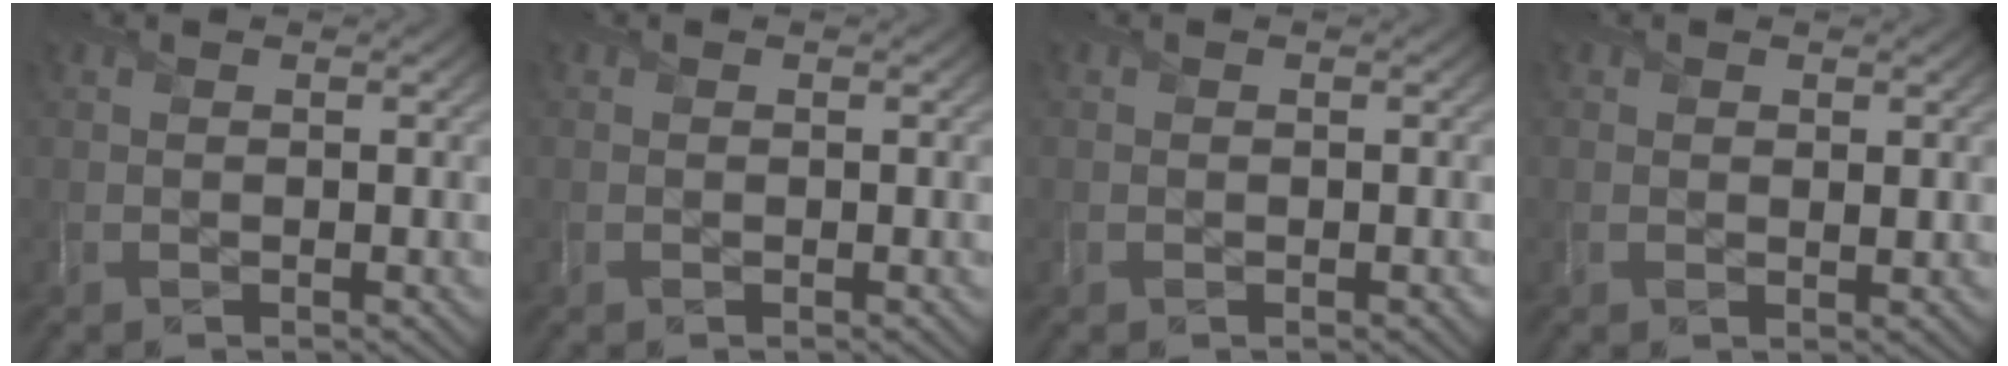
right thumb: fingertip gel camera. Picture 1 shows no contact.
{"total": 0.0}
{"total": 0.7, "force": [-0.2, 0.6, 0.2], "torque": [0.001, -0.006, -0.006]}
{"total": 1.0, "force": [0.4, 0.7, 0.6], "torque": [-0.007, -0.005, 0.006]}